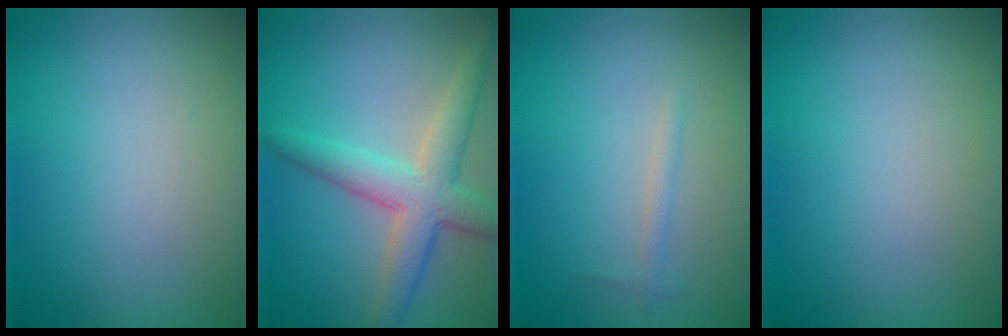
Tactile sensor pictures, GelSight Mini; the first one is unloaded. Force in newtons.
{"total": 5.1, "press": 5.1, "slide": 0.2}
{"total": 0.8, "press": 0.8, "slide": 0.0}
{"total": 0.0}